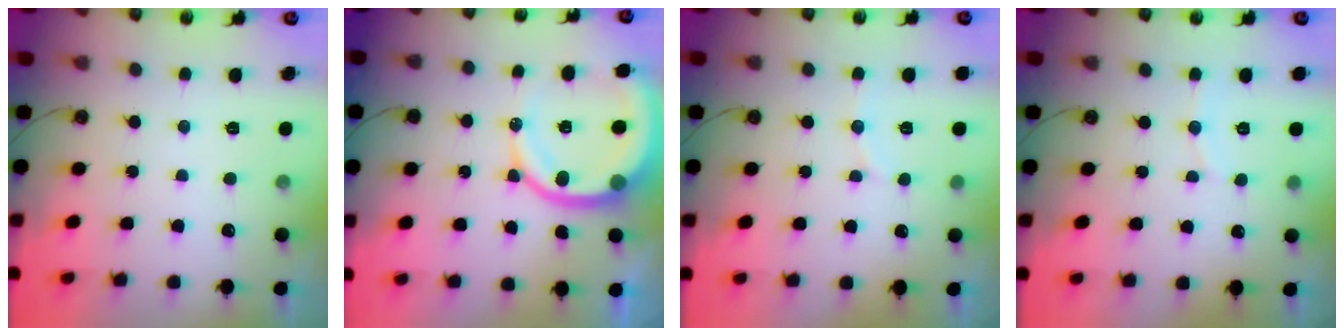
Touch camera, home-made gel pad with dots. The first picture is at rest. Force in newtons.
{"total": 12.7, "press": 12.6, "slide": 1.8}
{"total": 5.3, "press": 5.2, "slide": 1.2}
{"total": 4.2, "press": 4.1, "slide": 1.0}